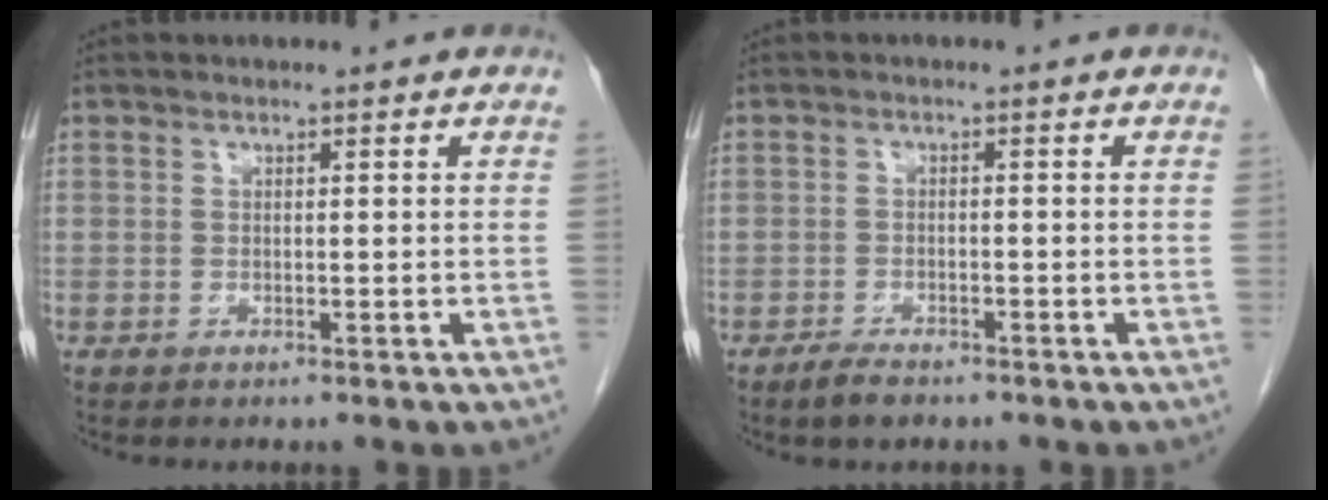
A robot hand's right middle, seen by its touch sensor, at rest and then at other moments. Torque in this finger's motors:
{"motor_torque": [0.39, -0.22, 0.00, 0.02]}